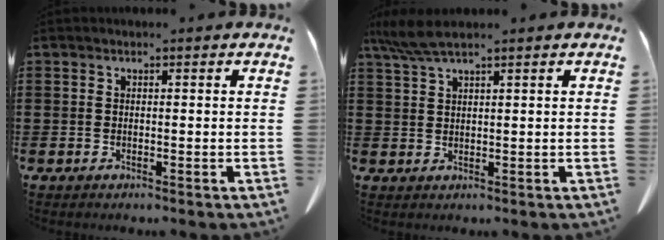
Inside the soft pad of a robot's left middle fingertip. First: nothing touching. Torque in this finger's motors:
{"motor_torque": [0.70, -0.17, 0.10, 0.07]}